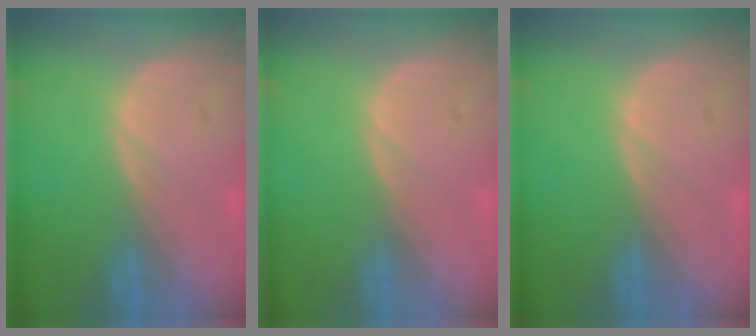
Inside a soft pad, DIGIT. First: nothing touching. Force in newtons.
{"total": 0.0}
{"total": 0.0}